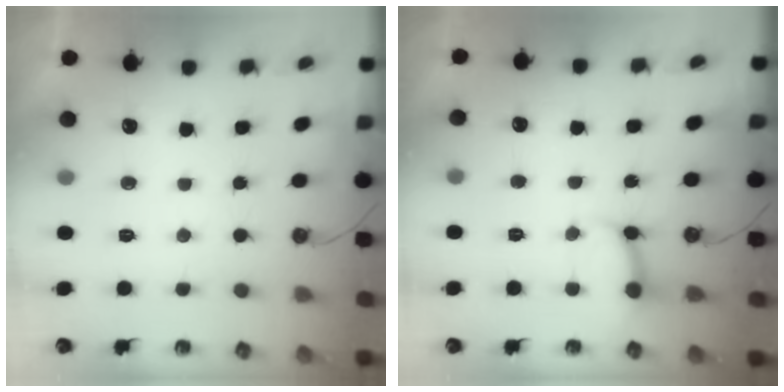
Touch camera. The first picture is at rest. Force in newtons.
{"total": 8.9, "press": 8.8, "slide": 0.7}